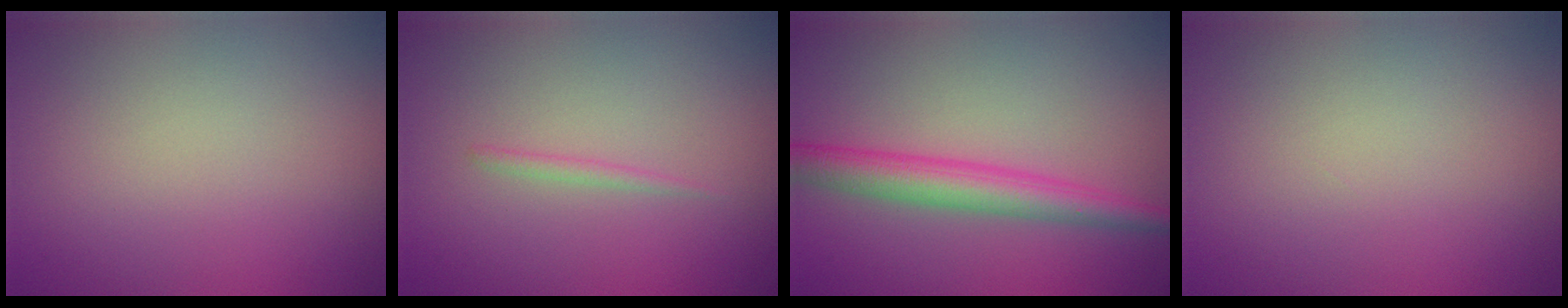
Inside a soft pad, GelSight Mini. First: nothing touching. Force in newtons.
{"total": 0.7, "press": 0.7, "slide": 0.1}
{"total": 4.0, "press": 4.0, "slide": 0.2}
{"total": 0.0}